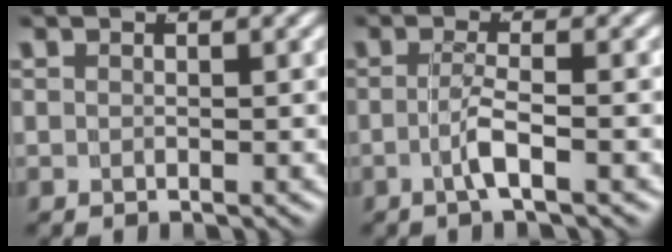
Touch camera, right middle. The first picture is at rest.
{"total": 2.2, "force": [-1.2, -0.6, 1.7], "torque": [-0.034, -0.005, -0.019]}